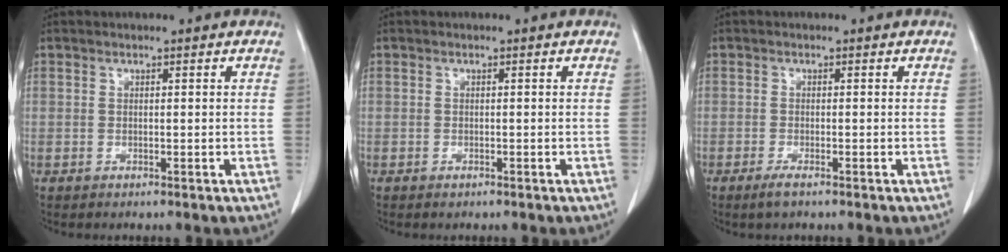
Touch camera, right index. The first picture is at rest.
{"total": 0.6, "force": [-0.5, 0.3, 0.2], "torque": [-0.008, -0.001, -0.004]}
{"total": 1.9, "force": [-1.4, 0.2, 1.3], "torque": [-0.031, -0.005, -0.025]}